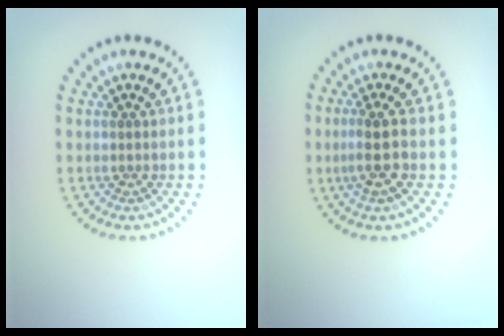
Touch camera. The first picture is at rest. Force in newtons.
{"total": 3.0, "press": 2.6, "slide": 1.4}